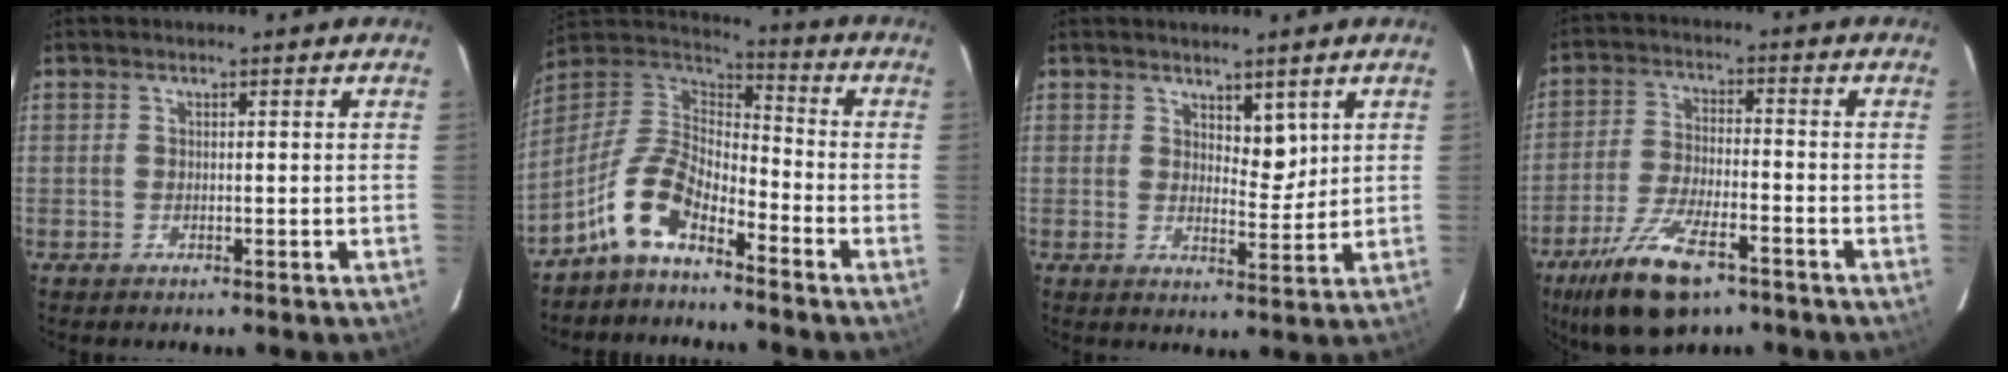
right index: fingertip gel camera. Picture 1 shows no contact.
{"total": 10.1, "force": [-6.8, 4.0, 6.2], "torque": [-0.150, 0.028, -0.138]}
{"total": 3.9, "force": [2.1, 1.8, 2.7], "torque": [-0.042, -0.006, 0.040]}
{"total": 12.8, "force": [-8.2, 3.9, 9.1], "torque": [-0.179, -0.018, -0.143]}